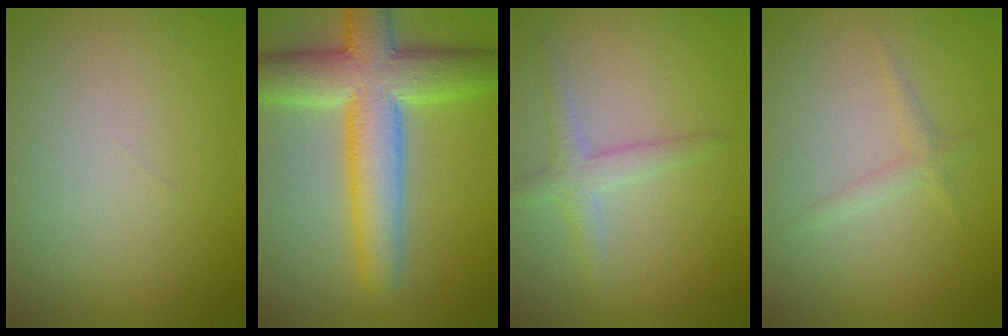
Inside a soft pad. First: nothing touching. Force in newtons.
{"total": 9.1, "press": 9.0, "slide": 0.3}
{"total": 2.2, "press": 2.2, "slide": 0.1}
{"total": 1.1, "press": 1.1, "slide": 0.1}